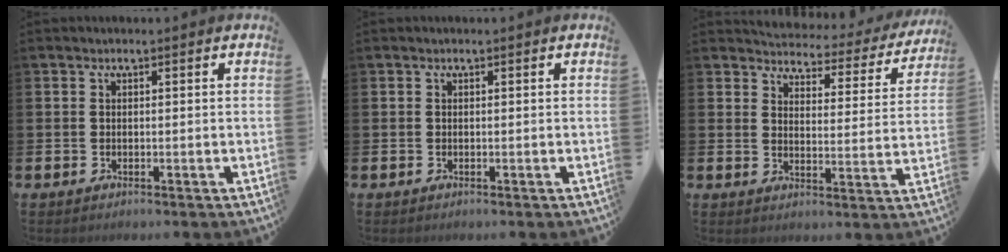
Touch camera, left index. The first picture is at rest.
{"total": 0.0}
{"total": 3.6, "force": [3.4, 1.0, 0.5], "torque": [-0.021, -0.036, 0.049]}